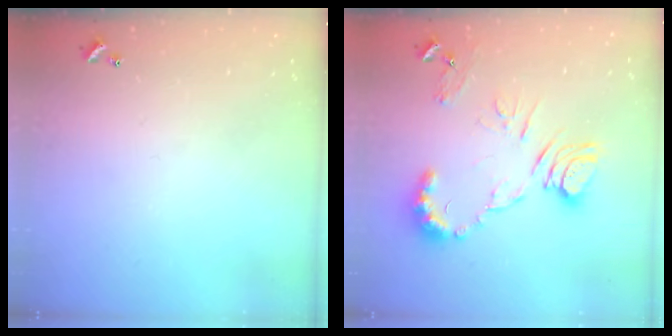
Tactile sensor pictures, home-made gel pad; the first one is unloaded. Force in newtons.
{"total": 11.5, "press": 11.5, "slide": 0.6}